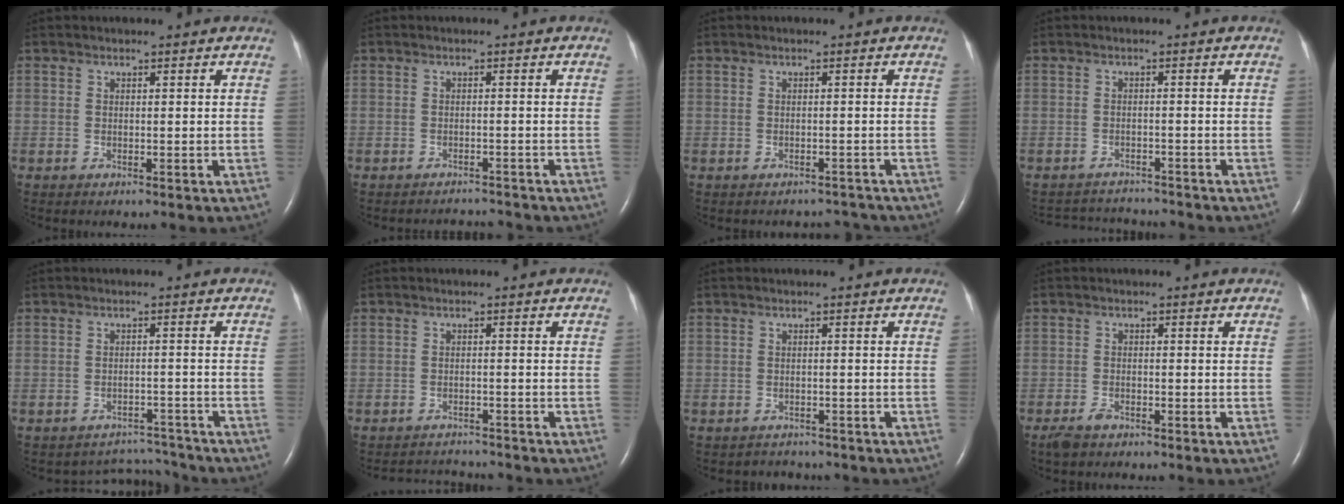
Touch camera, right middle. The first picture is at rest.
{"total": 3.0, "force": [-2.9, 0.0, -0.6], "torque": [0.009, -0.007, -0.042]}
{"total": 2.6, "force": [-2.4, 0.9, -0.5], "torque": [0.011, 0.004, -0.032]}
{"total": 6.4, "force": [-6.4, 0.7, 0.3], "torque": [-0.008, 0.005, -0.092]}
{"total": 4.8, "force": [-4.4, 0.6, -1.8], "torque": [0.019, 0.020, -0.057]}
{"total": 3.9, "force": [-3.8, 0.0, -0.6], "torque": [0.004, -0.002, -0.059]}
{"total": 3.0, "force": [-2.5, 1.6, -0.3], "torque": [-0.004, 0.006, -0.035]}
{"total": 3.7, "force": [-3.1, 0.5, 2.0], "torque": [-0.053, -0.010, -0.063]}